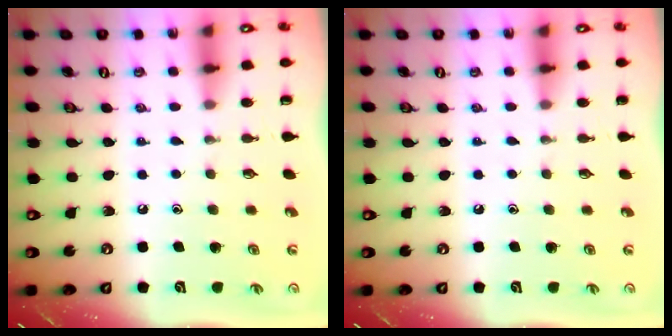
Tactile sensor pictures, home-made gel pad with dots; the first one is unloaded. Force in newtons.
{"total": 0.0}